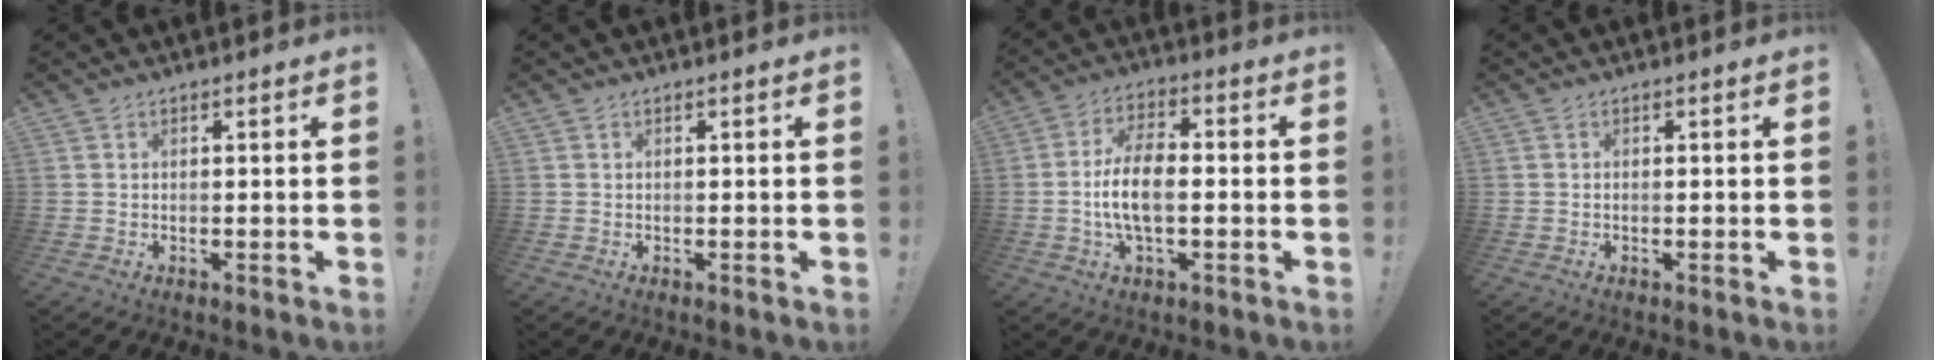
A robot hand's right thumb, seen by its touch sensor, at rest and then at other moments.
{"total": 0.0}
{"total": 10.8, "force": [-1.8, 5.3, 9.2], "torque": [-0.185, 0.009, -0.031]}
{"total": 0.0}